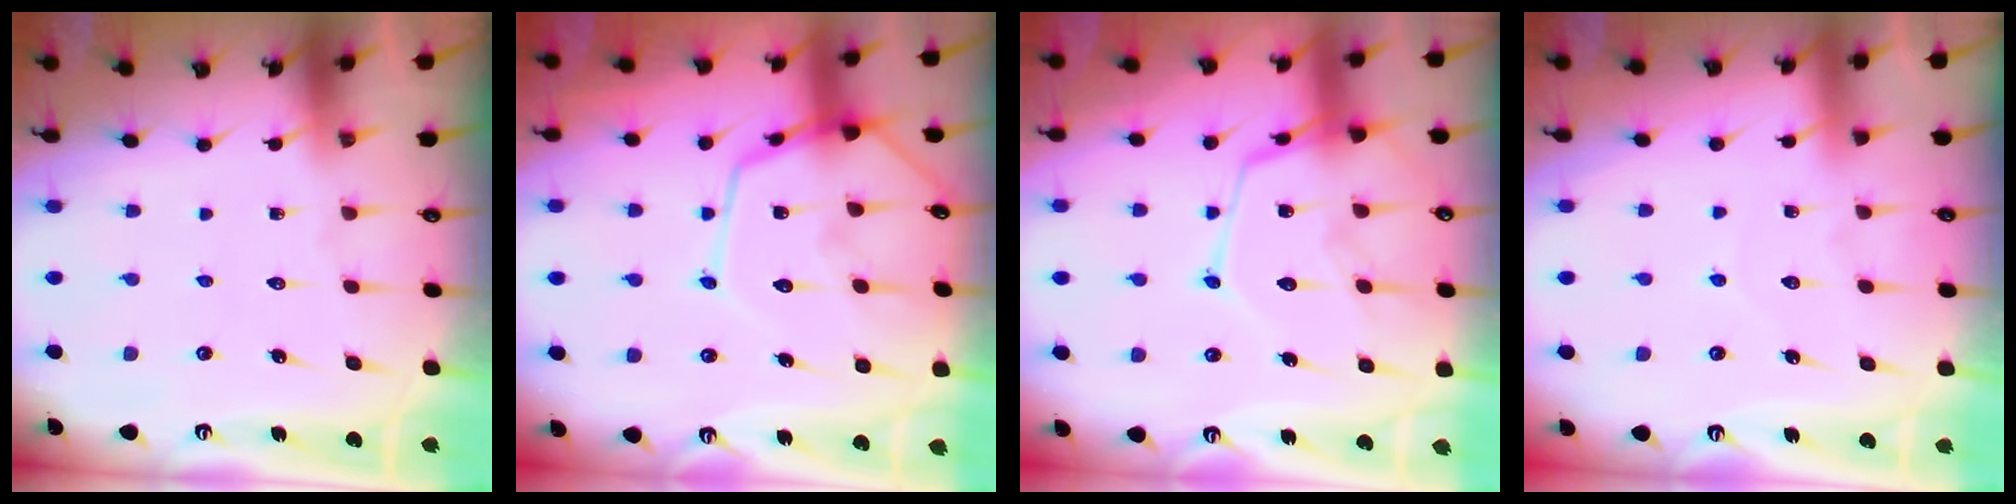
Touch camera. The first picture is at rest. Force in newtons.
{"total": 14.5, "press": 14.4, "slide": 1.3}
{"total": 14.2, "press": 14.1, "slide": 1.4}
{"total": 3.7, "press": 3.7, "slide": 0.3}